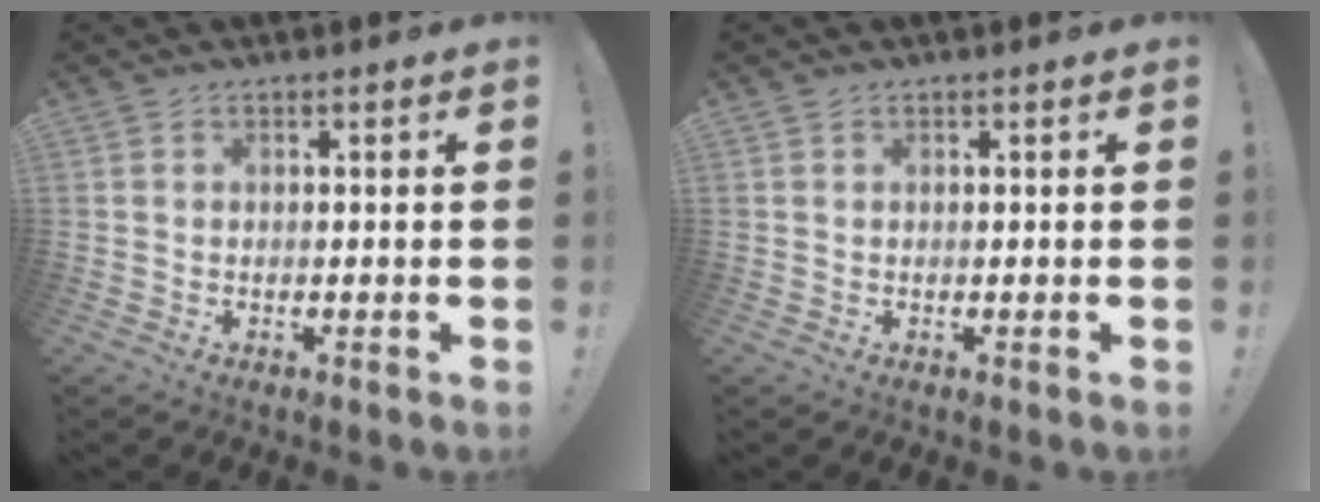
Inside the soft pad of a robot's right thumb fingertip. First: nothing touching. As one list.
[{"total": 0.0}]